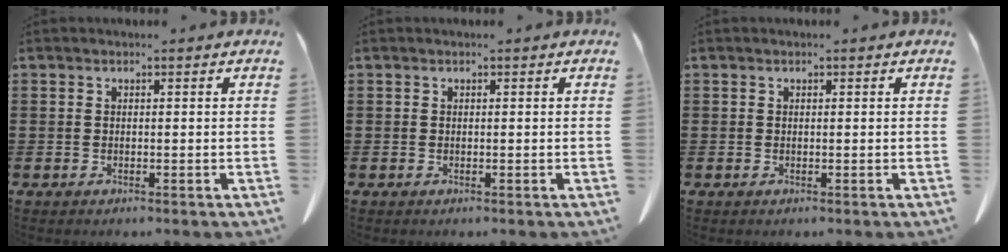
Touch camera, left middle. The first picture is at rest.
{"total": 0.0}
{"total": 0.0}